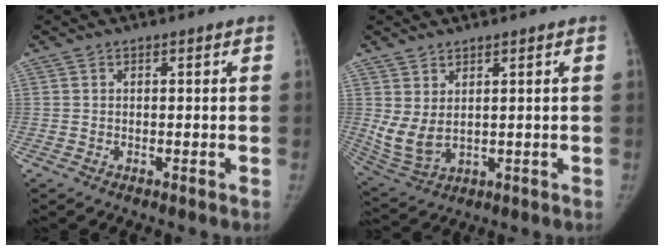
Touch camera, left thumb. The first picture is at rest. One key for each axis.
{"total": 6.6, "fx": 1.8, "fy": 3.6, "fz": 5.2, "tx": -0.109, "ty": -0.014, "tz": 0.054}